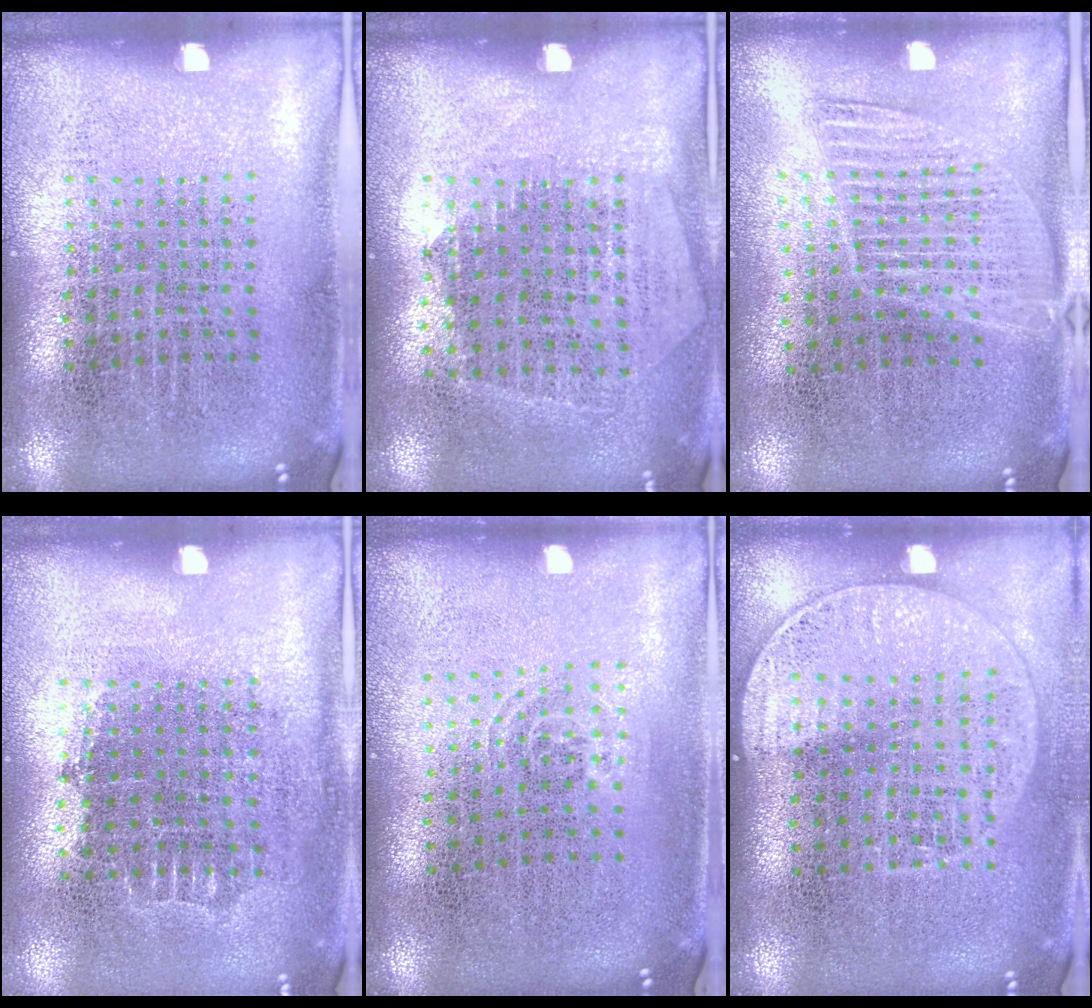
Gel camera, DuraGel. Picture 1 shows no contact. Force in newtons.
{"total": 1.3, "press": 1.1, "slide": 0.6}
{"total": 1.3, "press": 1.2, "slide": 0.6}
{"total": 0.6, "press": 0.6, "slide": 0.2}
{"total": 0.8, "press": 0.5, "slide": 0.6}
{"total": 1.5, "press": 1.3, "slide": 0.7}